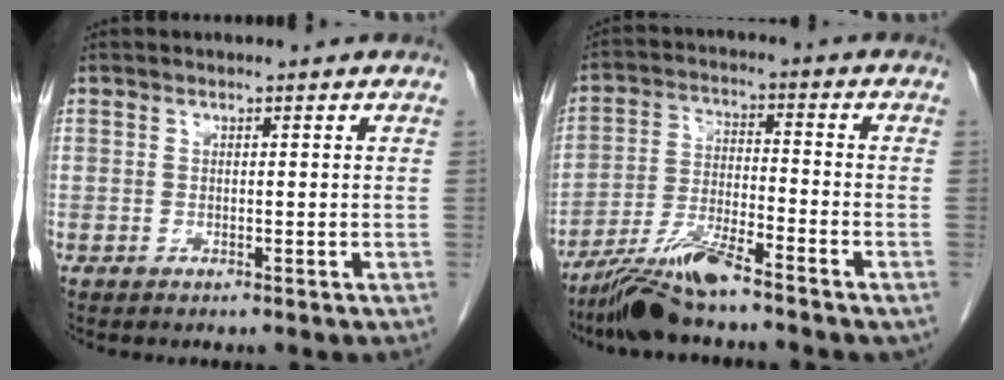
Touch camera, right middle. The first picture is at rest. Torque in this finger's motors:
{"motor_torque": [1.09, -1.05, 0.14, 0.09]}